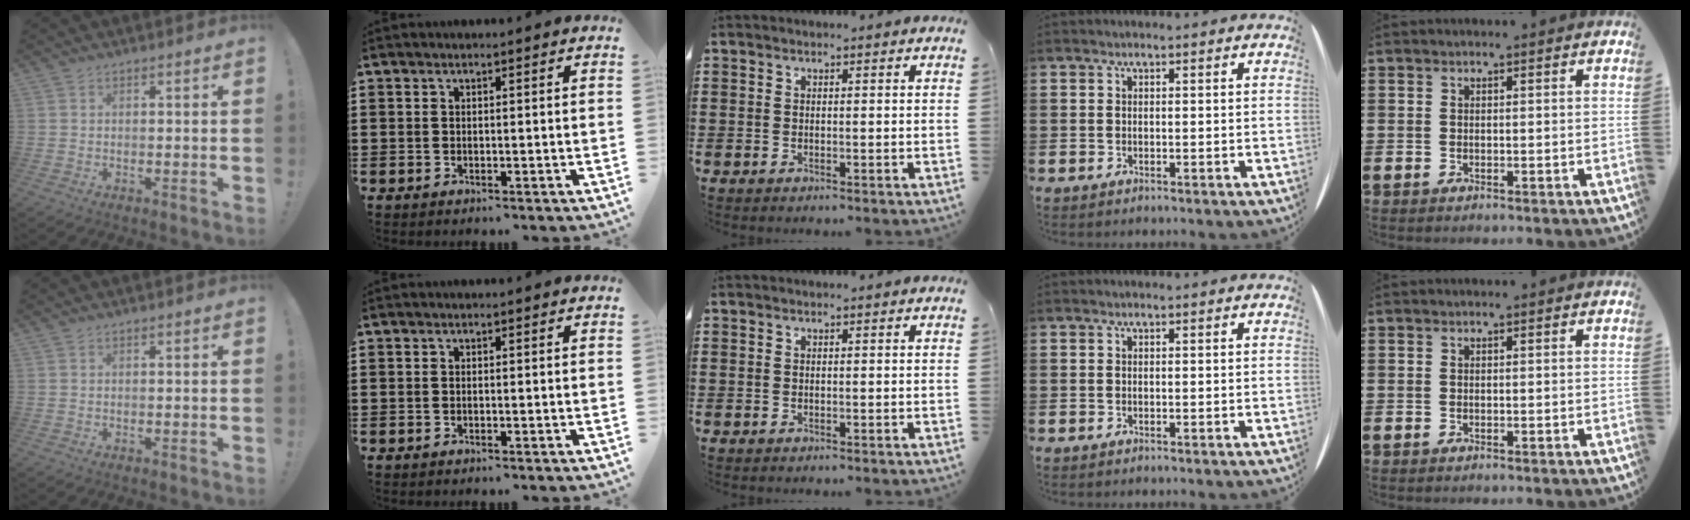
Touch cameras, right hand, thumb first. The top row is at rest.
{}